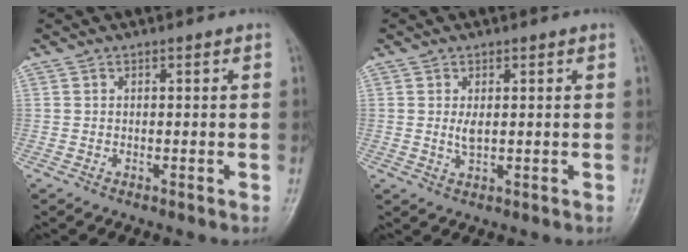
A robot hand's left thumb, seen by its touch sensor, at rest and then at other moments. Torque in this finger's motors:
{"motor_torque": [-0.17, 0.24, 0.20, -0.11, 0.01]}